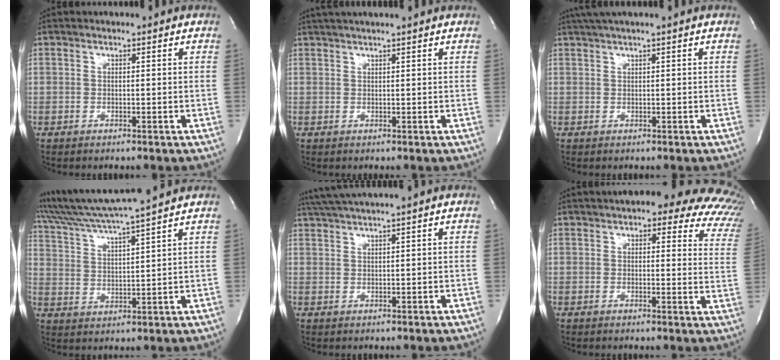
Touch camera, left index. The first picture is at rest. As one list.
[{"total": 6.7, "force": [5.7, -0.2, 3.5], "torque": [-0.059, 0.029, 0.080]}, {"total": 2.7, "force": [1.9, -0.7, 1.7], "torque": [-0.037, 0.016, 0.041]}, {"total": 12.0, "force": [10.5, -2.0, 5.4], "torque": [-0.107, 0.009, 0.183]}, {"total": 4.2, "force": [3.3, -1.4, 2.0], "torque": [-0.045, 0.012, 0.070]}, {"total": 18.7, "force": [13.7, 5.8, 11.3], "torque": [-0.124, 0.011, 0.134]}]